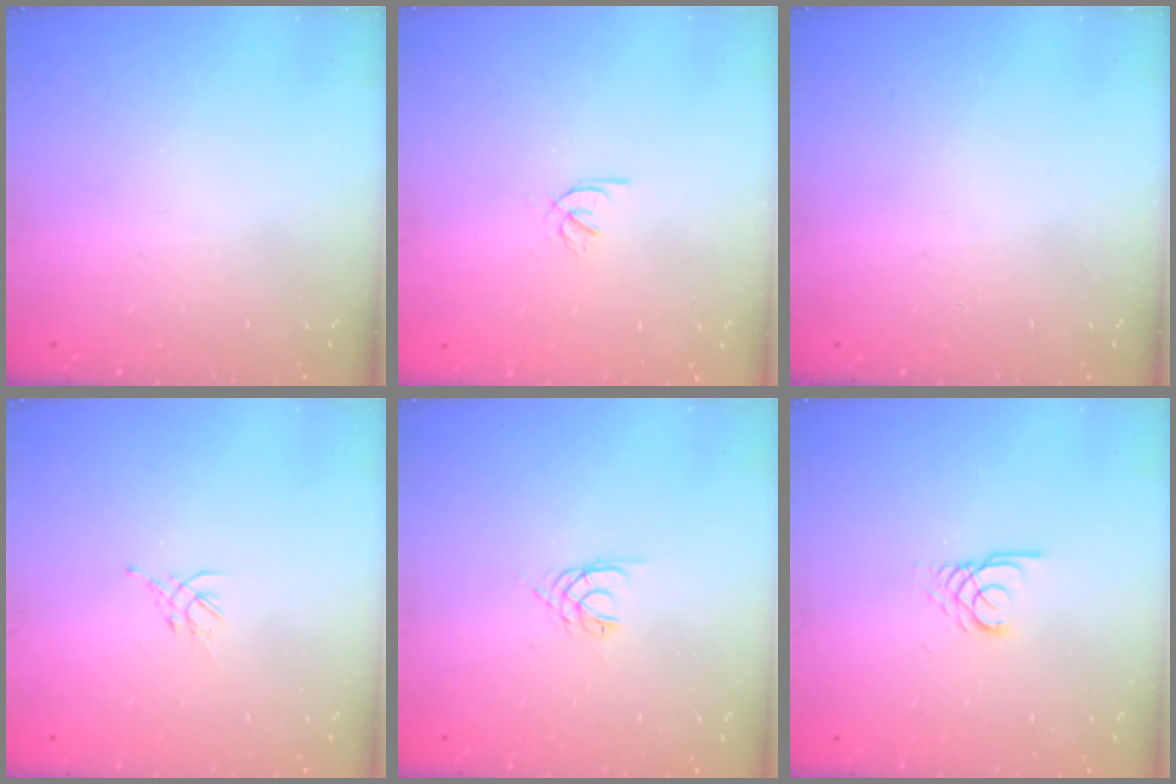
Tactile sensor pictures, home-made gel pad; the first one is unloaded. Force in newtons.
{"total": 2.2, "press": 2.2, "slide": 0.2}
{"total": 0.0}
{"total": 1.5, "press": 1.4, "slide": 0.6}
{"total": 3.6, "press": 3.6, "slide": 0.5}
{"total": 2.7, "press": 2.7, "slide": 0.3}